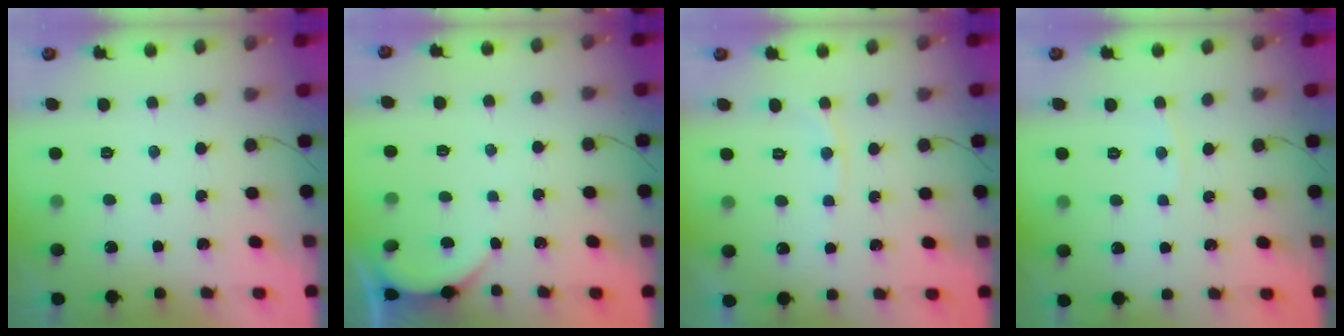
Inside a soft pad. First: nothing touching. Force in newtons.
{"total": 2.1, "press": 2.1, "slide": 0.2}
{"total": 5.9, "press": 5.8, "slide": 0.9}
{"total": 2.8, "press": 2.8, "slide": 0.4}